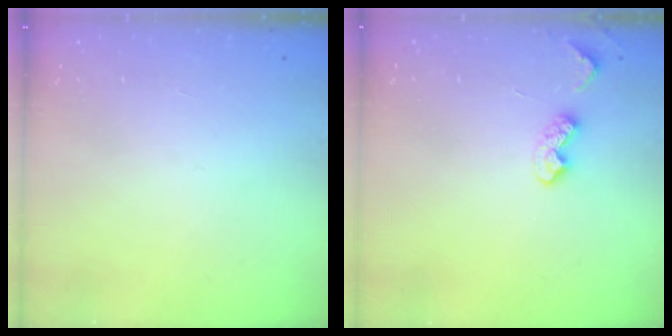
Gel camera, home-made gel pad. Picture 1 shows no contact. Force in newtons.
{"total": 5.4, "press": 5.3, "slide": 0.7}